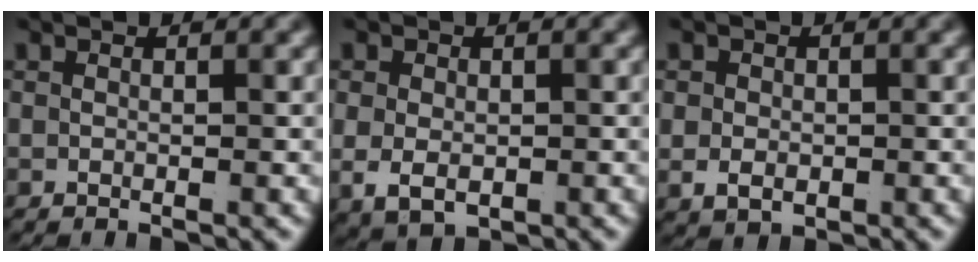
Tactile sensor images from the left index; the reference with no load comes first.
{"total": 3.8, "force": [-0.6, 2.9, 2.4], "torque": [-0.059, -0.030, 0.009]}
{"total": 2.5, "force": [-0.3, 2.0, 1.4], "torque": [-0.031, -0.018, 0.008]}